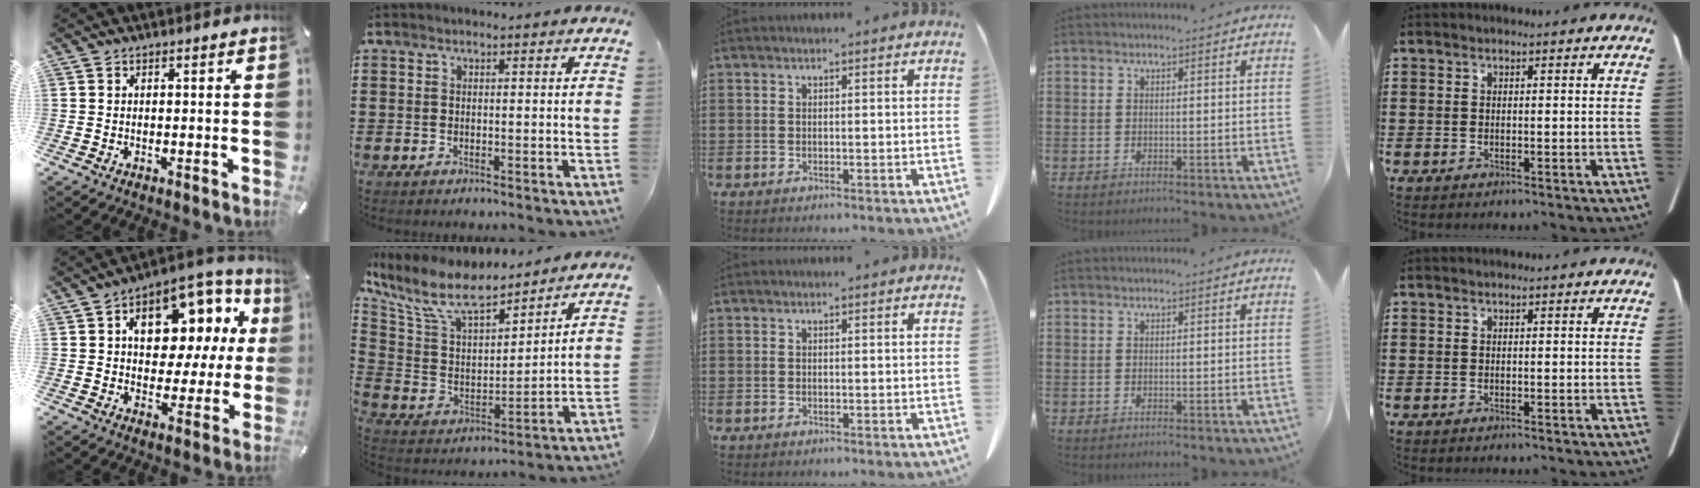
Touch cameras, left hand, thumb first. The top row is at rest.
{"thumb": {"total": 13.4, "force": [4.7, 9.1, 8.7], "torque": [-0.124, -0.034, 0.084]}, "index": {"total": 10.9, "force": [8.8, 3.2, 5.5], "torque": [-0.144, -0.042, 0.155]}}